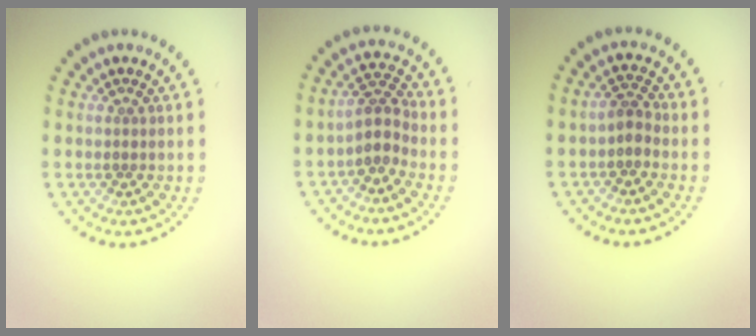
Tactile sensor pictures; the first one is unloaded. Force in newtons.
{"total": 2.7, "press": 2.1, "slide": 1.6}
{"total": 1.5, "press": 1.3, "slide": 0.9}